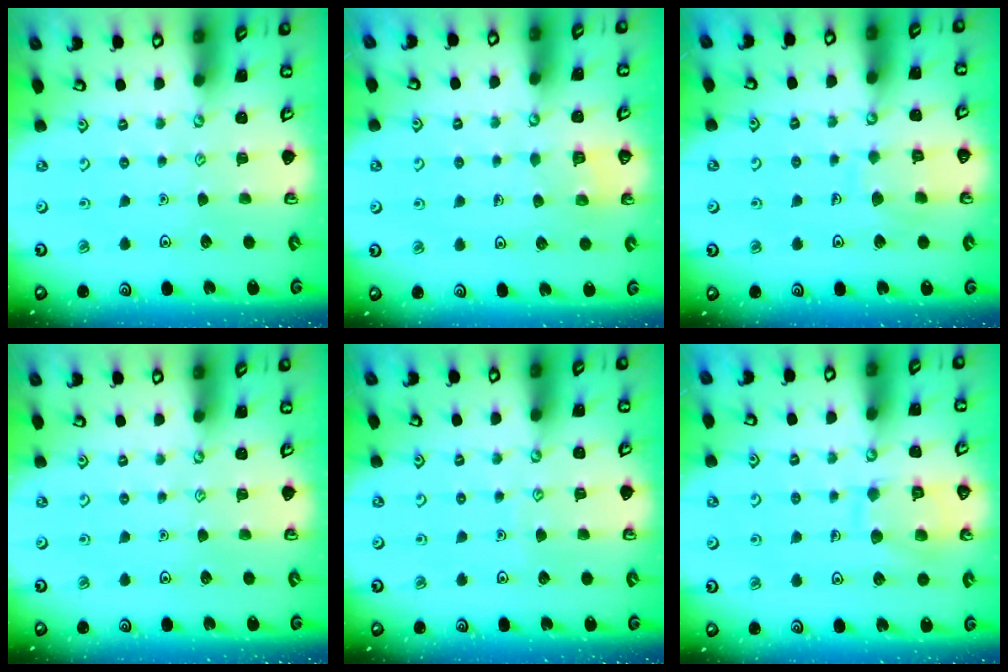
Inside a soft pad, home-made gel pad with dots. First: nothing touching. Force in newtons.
{"total": 2.8, "press": 2.8, "slide": 0.1}
{"total": 7.7, "press": 7.7, "slide": 0.8}
{"total": 0.0}
{"total": 2.6, "press": 2.5, "slide": 0.3}
{"total": 10.6, "press": 10.6, "slide": 0.9}